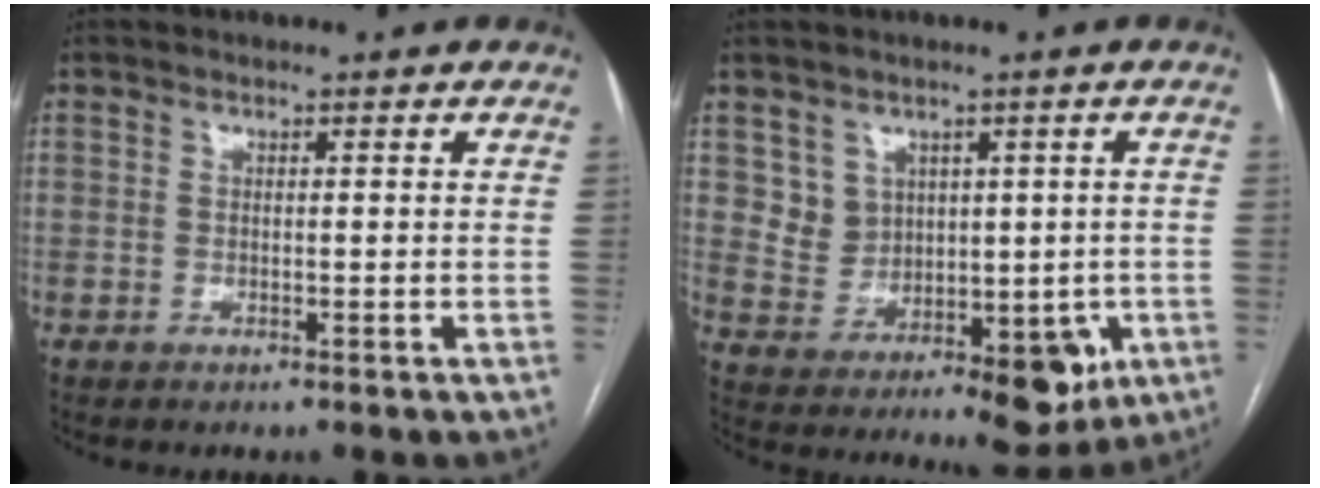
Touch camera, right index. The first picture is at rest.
{"total": 10.3, "force": [0.7, 8.8, 5.4], "torque": [-0.069, 0.031, 0.047]}